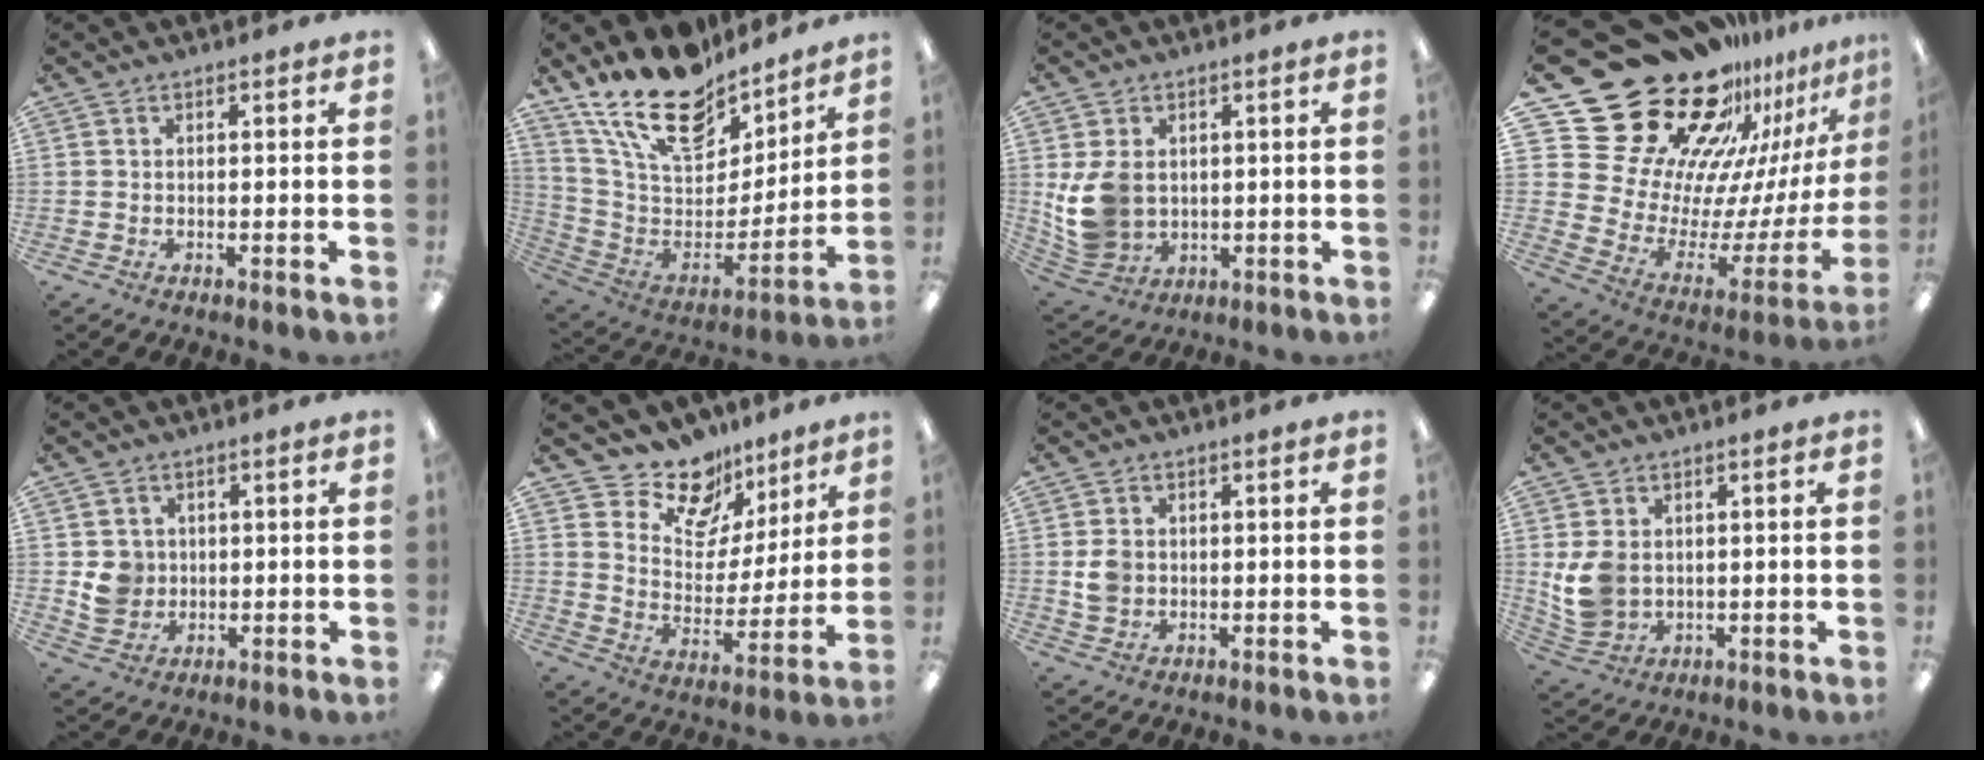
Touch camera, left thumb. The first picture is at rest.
{"total": 21.7, "force": [16.5, 10.1, 9.8], "torque": [-0.184, -0.111, 0.298]}
{"total": 10.0, "force": [1.0, 8.1, 5.8], "torque": [-0.141, 0.011, 0.025]}
{"total": 31.9, "force": [22.1, 18.0, 14.4], "torque": [-0.228, -0.215, 0.452]}
{"total": 5.3, "force": [0.5, 5.1, 1.5], "torque": [-0.014, 0.004, 0.009]}
{"total": 14.7, "force": [11.3, 8.2, 4.5], "torque": [-0.084, -0.078, 0.211]}
{"total": 4.0, "force": [0.3, 3.4, 2.0], "torque": [-0.031, 0.004, 0.005]}
{"total": 7.7, "force": [0.9, 6.2, 4.5], "torque": [-0.103, 0.006, 0.021]}